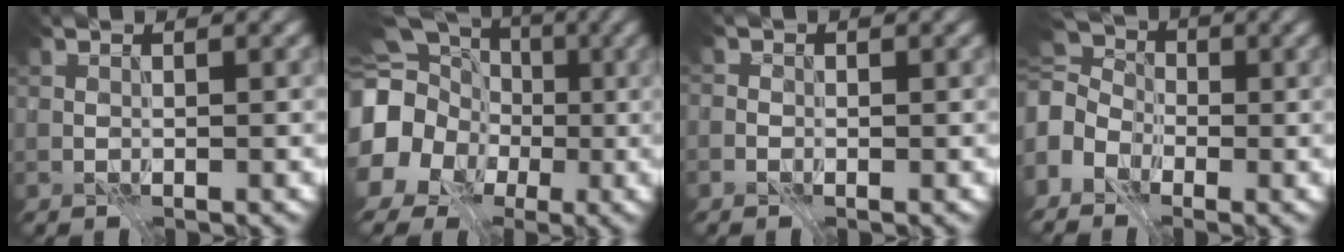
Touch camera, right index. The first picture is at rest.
{"total": 19.1, "force": [-2.1, 17.8, 6.5], "torque": [-0.183, -0.013, -0.076]}
{"total": 1.1, "force": [-0.3, 1.0, 0.3], "torque": [0.002, 0.000, -0.009]}
{"total": 6.0, "force": [-1.8, 4.5, 3.5], "torque": [-0.092, 0.000, -0.049]}